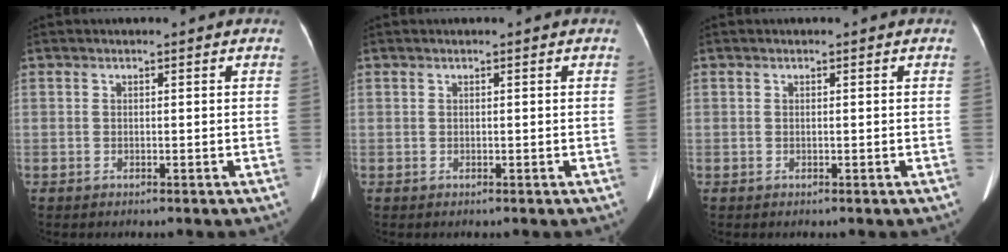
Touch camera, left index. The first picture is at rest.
{"total": 0.0}
{"total": 0.0}